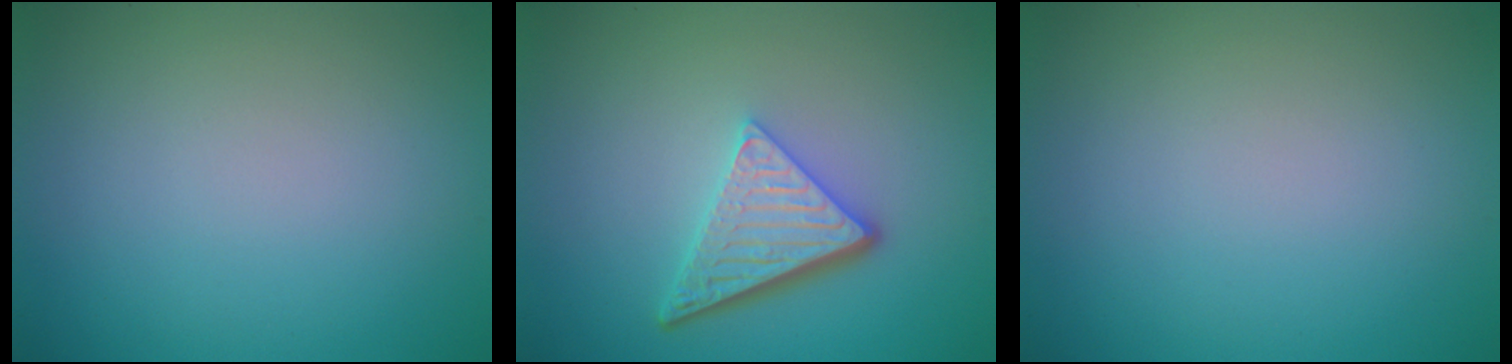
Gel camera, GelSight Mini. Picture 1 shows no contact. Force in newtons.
{"total": 4.7, "press": 3.5, "slide": 3.2}
{"total": 0.0}